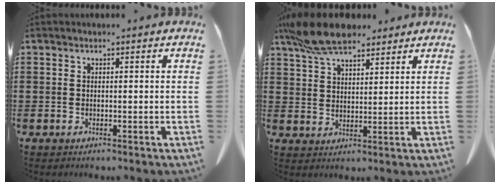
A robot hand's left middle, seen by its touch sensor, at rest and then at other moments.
{"total": 8.9, "force": [7.1, 3.0, 4.4], "torque": [-0.106, -0.006, 0.134]}